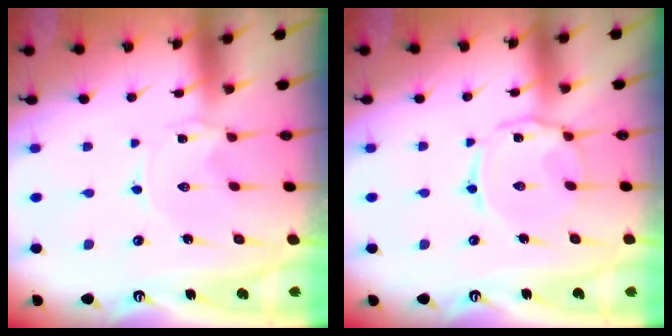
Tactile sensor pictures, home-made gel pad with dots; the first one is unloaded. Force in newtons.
{"total": 4.7, "press": 4.7, "slide": 0.3}